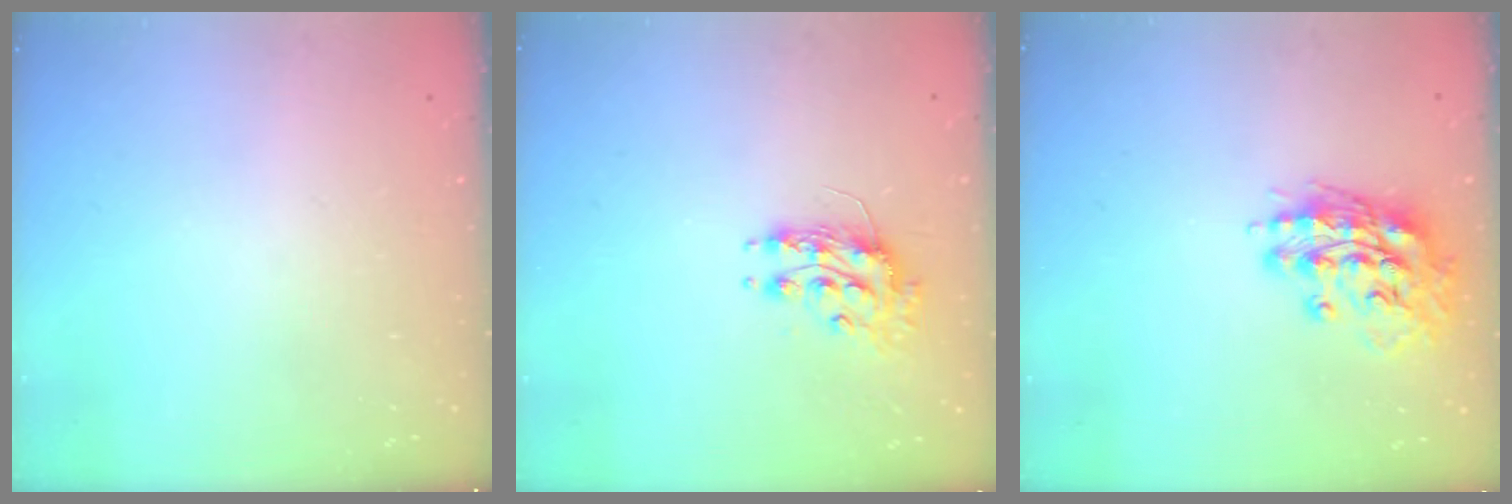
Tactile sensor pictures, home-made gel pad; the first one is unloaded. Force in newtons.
{"total": 8.5, "press": 8.5, "slide": 0.6}
{"total": 13.2, "press": 13.1, "slide": 1.9}